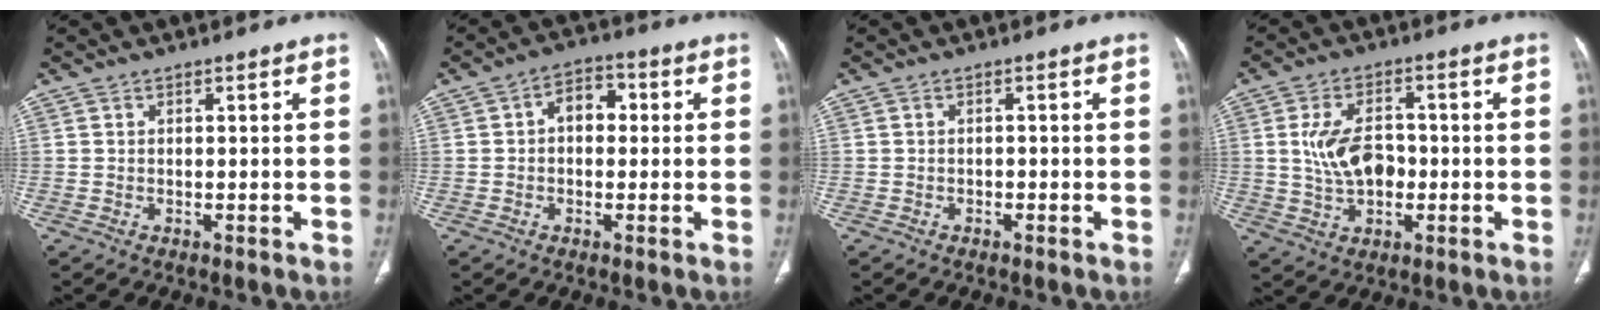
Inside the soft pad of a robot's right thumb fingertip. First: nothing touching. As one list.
[{"total": 5.8, "force": [0.5, 4.0, 4.1], "torque": [-0.043, 0.020, -0.002]}, {"total": 0.7, "force": [-0.4, 0.5, 0.2], "torque": [-0.003, 0.002, -0.010]}, {"total": 9.2, "force": [-0.2, 5.8, 7.1], "torque": [-0.119, 0.012, 0.002]}]